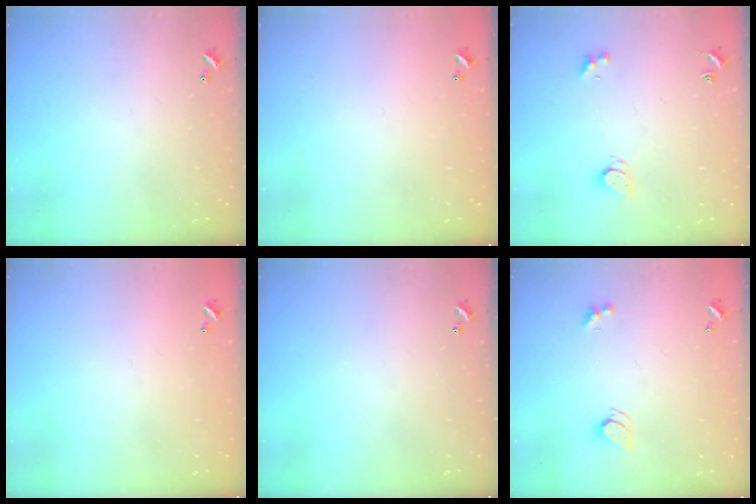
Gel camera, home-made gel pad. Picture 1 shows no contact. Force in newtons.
{"total": 2.8, "press": 2.8, "slide": 0.1}
{"total": 2.8, "press": 2.7, "slide": 0.5}
{"total": 2.8, "press": 2.8, "slide": 0.1}
{"total": 0.0}
{"total": 2.2, "press": 2.2, "slide": 0.3}